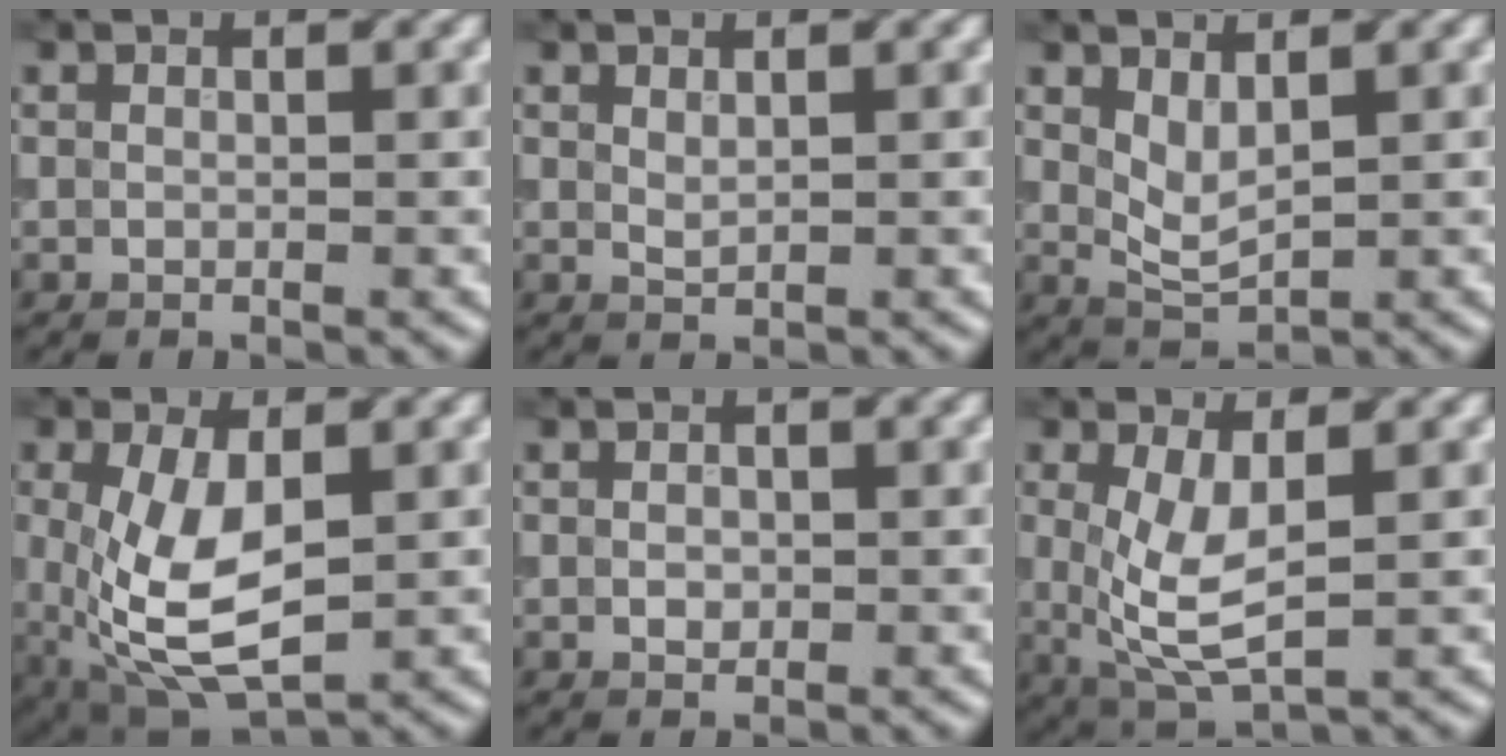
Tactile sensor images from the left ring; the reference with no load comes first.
{"total": 0.8, "force": [0.4, 0.3, 0.5], "torque": [-0.012, -0.002, 0.012]}
{"total": 2.3, "force": [0.9, 1.0, 1.8], "torque": [-0.040, -0.007, 0.025]}
{"total": 7.9, "force": [-0.5, 3.9, 6.9], "torque": [-0.163, -0.014, -0.003]}
{"total": 1.0, "force": [-0.1, 0.7, 0.7], "torque": [-0.010, -0.002, -0.002]}
{"total": 5.1, "force": [0.3, 2.0, 4.7], "torque": [-0.110, -0.012, 0.010]}